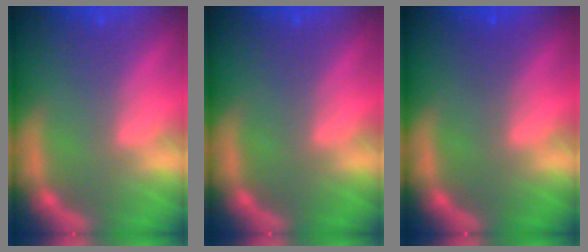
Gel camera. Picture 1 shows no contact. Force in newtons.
{"total": 0.0}
{"total": 1.0}